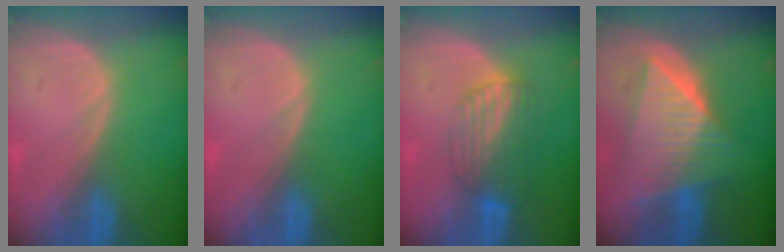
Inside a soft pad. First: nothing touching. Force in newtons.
{"total": 0.0}
{"total": 6.9, "press": 6.0, "slide": 3.5}
{"total": 9.9, "press": 9.8, "slide": 0.6}